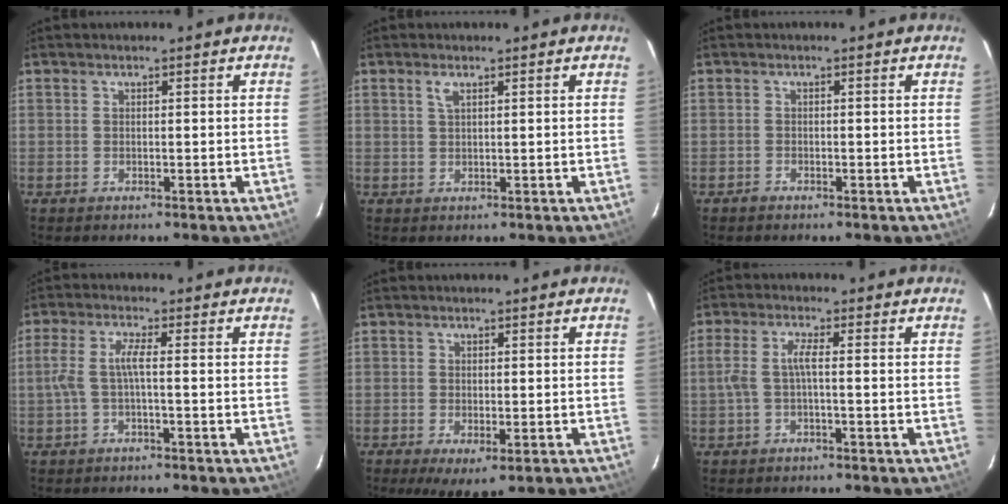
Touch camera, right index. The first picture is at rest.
{"total": 1.5, "force": [0.8, 0.5, 1.1], "torque": [-0.024, 0.003, 0.016]}
{"total": 0.8, "force": [-0.7, 0.3, 0.0], "torque": [-0.002, 0.002, -0.015]}
{"total": 3.9, "force": [-1.1, 0.1, 3.8], "torque": [-0.088, 0.004, -0.018]}
{"total": 6.0, "force": [-3.3, 2.3, 4.4], "torque": [-0.080, -0.030, -0.043]}
{"total": 3.4, "force": [-0.9, 0.2, 3.3], "torque": [-0.073, 0.004, -0.015]}